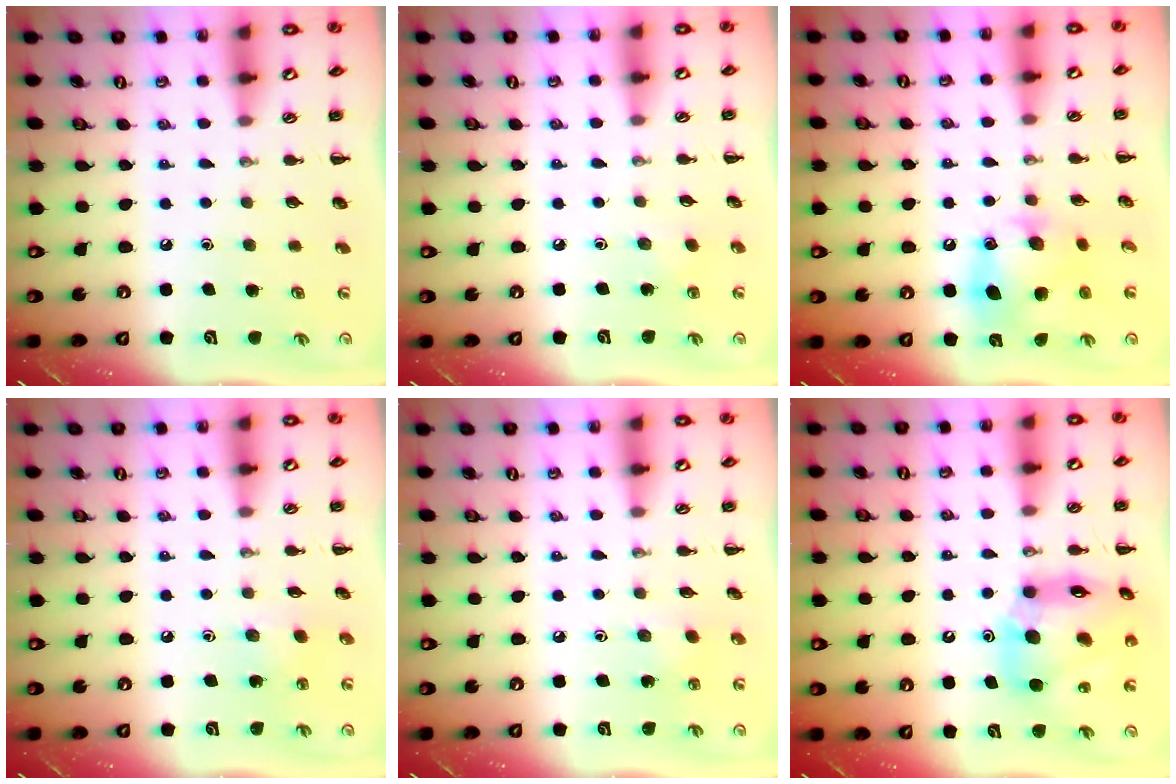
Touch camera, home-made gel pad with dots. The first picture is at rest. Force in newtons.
{"total": 2.5, "press": 2.4, "slide": 0.8}
{"total": 12.4, "press": 12.3, "slide": 1.7}
{"total": 3.1, "press": 3.0, "slide": 0.8}
{"total": 2.4, "press": 2.3, "slide": 0.6}
{"total": 16.0, "press": 15.5, "slide": 4.2}